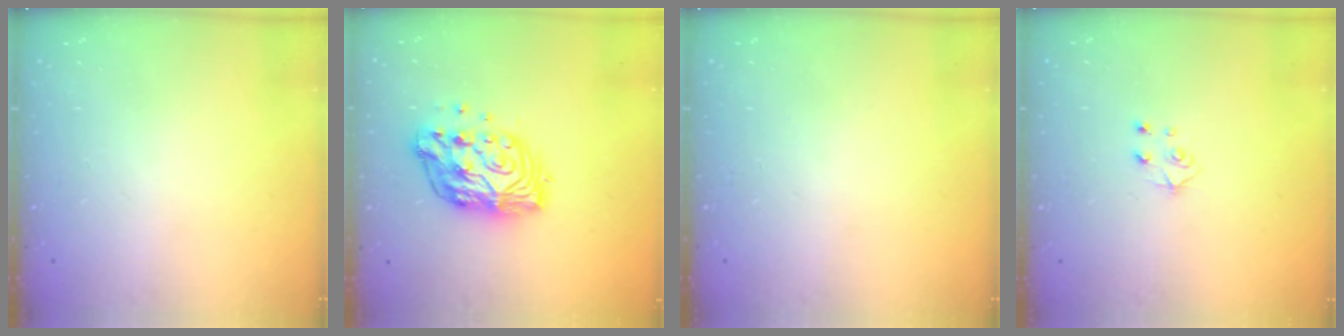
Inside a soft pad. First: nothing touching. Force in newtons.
{"total": 12.5, "press": 12.5, "slide": 1.1}
{"total": 0.0}
{"total": 4.8, "press": 4.8, "slide": 0.4}